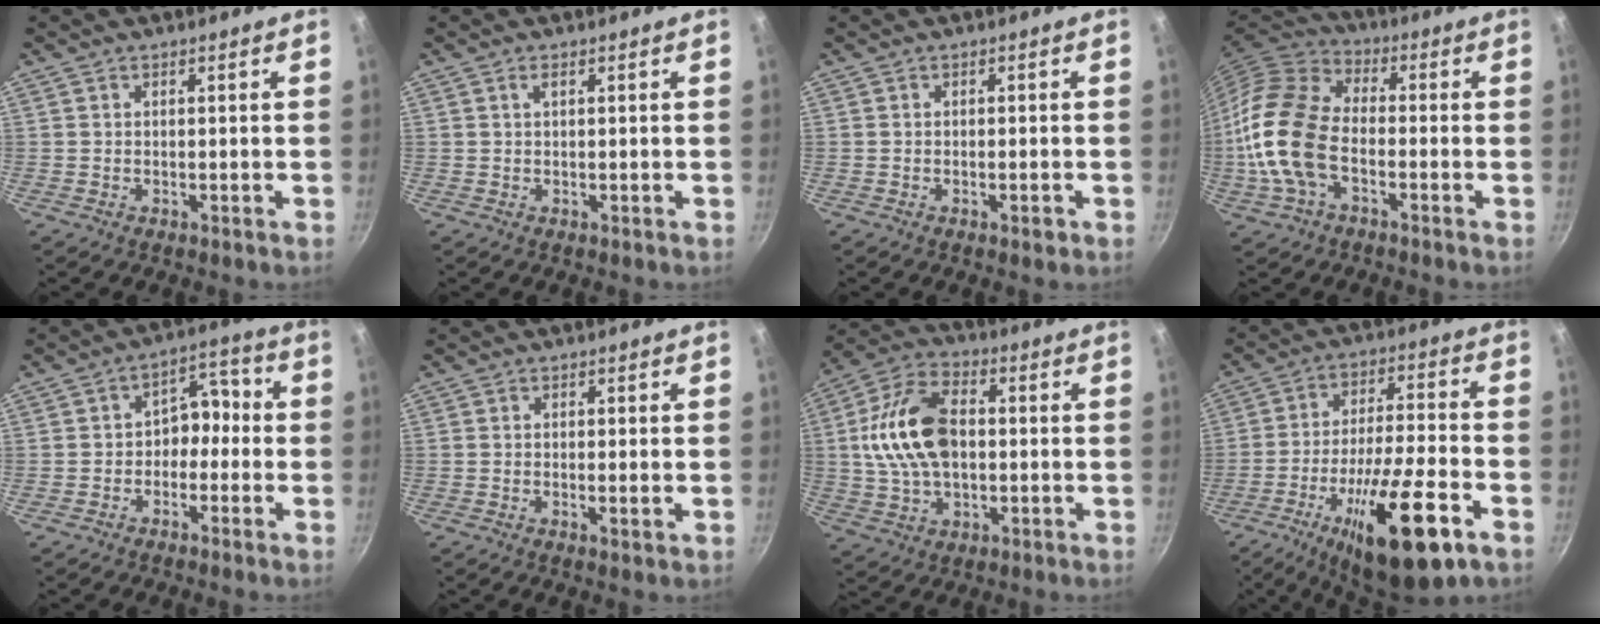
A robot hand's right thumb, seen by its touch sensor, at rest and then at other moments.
{"total": 0.9, "force": [0.4, 0.3, 0.8], "torque": [-0.015, 0.003, 0.007]}
{"total": 1.4, "force": [-0.7, 0.5, 1.2], "torque": [-0.022, 0.004, -0.011]}
{"total": 16.1, "force": [-3.8, 9.4, 12.5], "torque": [-0.237, 0.033, -0.090]}
{"total": 6.9, "force": [-1.3, 5.1, 4.5], "torque": [-0.013, 0.041, -0.033]}
{"total": 1.6, "force": [-0.2, 0.4, 1.5], "torque": [-0.028, -0.002, -0.005]}
{"total": 16.0, "force": [0.8, 10.2, 12.3], "torque": [-0.219, 0.022, 0.005]}
{"total": 21.3, "force": [-10.0, 5.7, 17.9], "torque": [-0.284, 0.032, -0.158]}